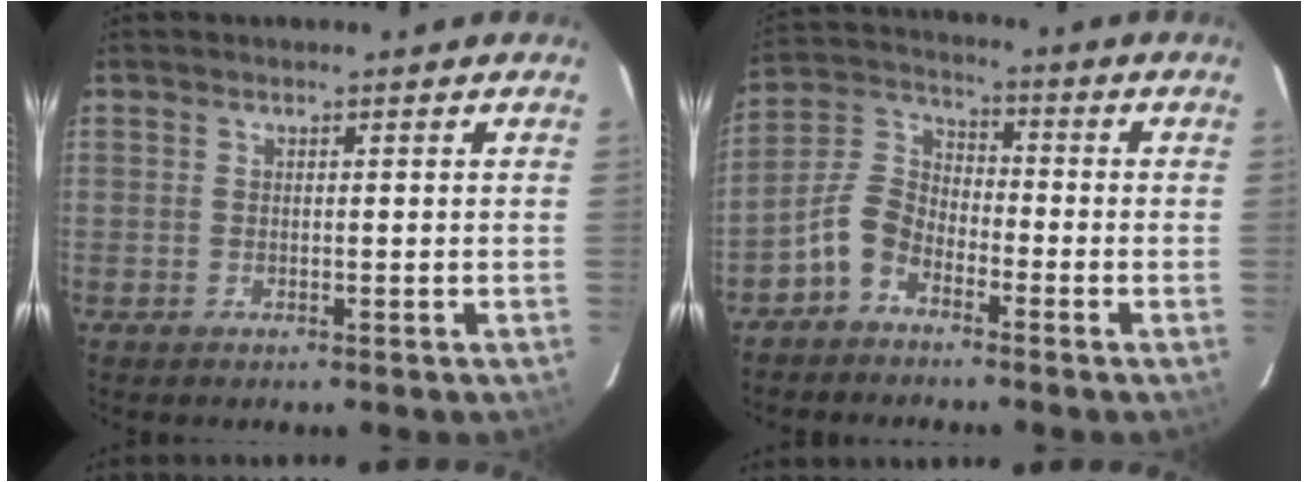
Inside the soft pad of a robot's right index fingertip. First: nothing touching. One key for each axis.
{"total": 7.1, "fx": -4.6, "fy": 4.2, "fz": 3.4, "tx": -0.077, "ty": 0.022, "tz": -0.100}